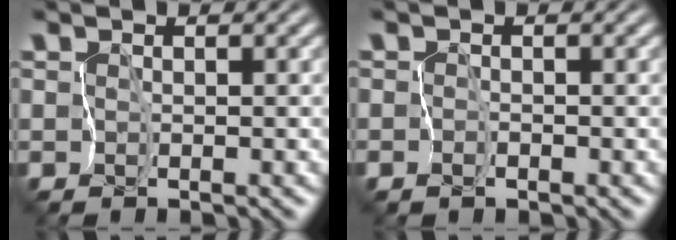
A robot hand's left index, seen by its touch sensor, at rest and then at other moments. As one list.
[{"total": 0.0}]